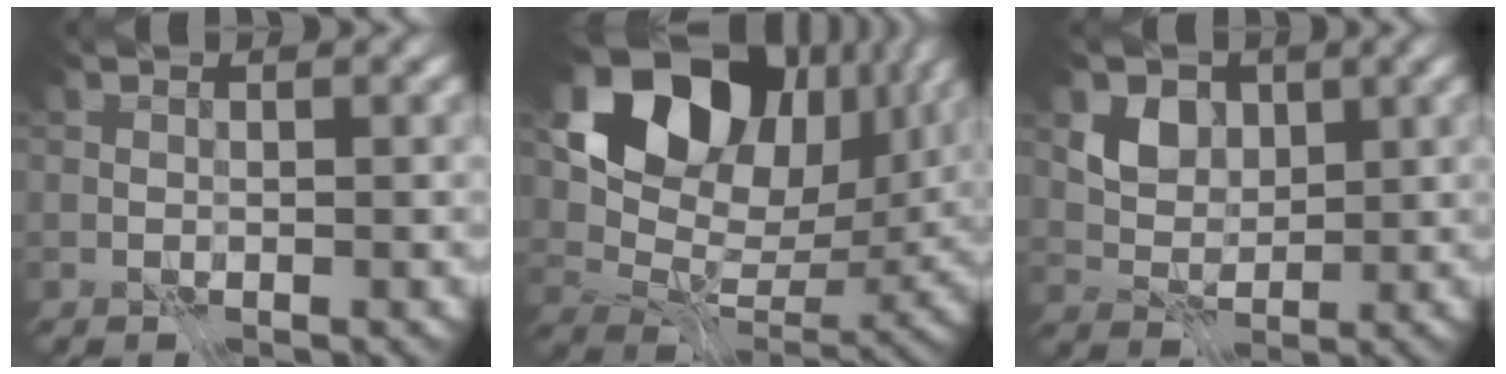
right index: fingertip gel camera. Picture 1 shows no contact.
{"total": 15.4, "force": [6.8, 10.2, 9.3], "torque": [-0.151, 0.023, 0.133]}
{"total": 3.4, "force": [1.2, 2.7, 1.8], "torque": [-0.038, -0.010, 0.020]}